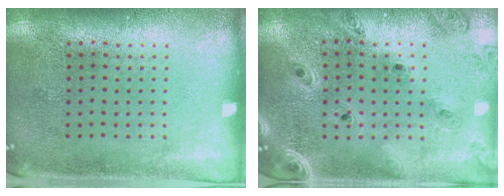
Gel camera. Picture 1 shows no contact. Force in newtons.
{"total": 1.3, "press": 1.3, "slide": 0.2}